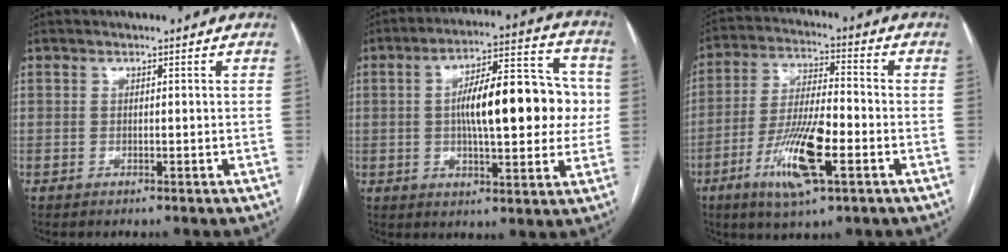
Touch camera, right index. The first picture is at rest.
{"total": 16.6, "force": [0.7, 3.8, 16.1], "torque": [-0.243, 0.032, 0.010]}
{"total": 12.6, "force": [-5.1, 2.4, 11.3], "torque": [-0.223, -0.010, -0.090]}